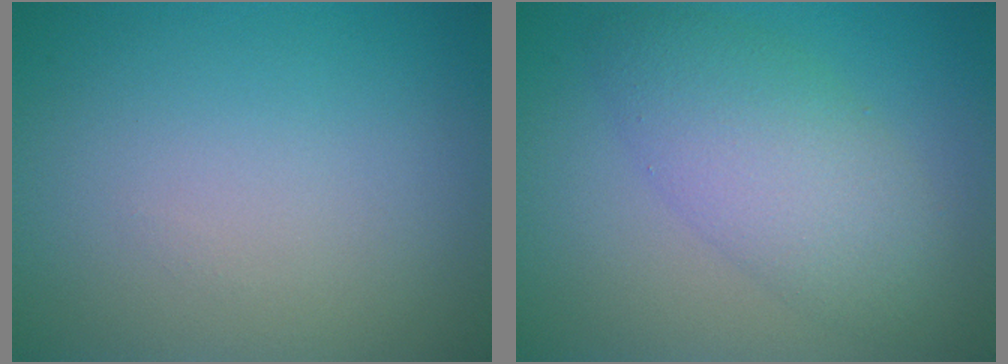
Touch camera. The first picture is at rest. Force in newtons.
{"total": 5.4, "press": 5.4, "slide": 0.2}